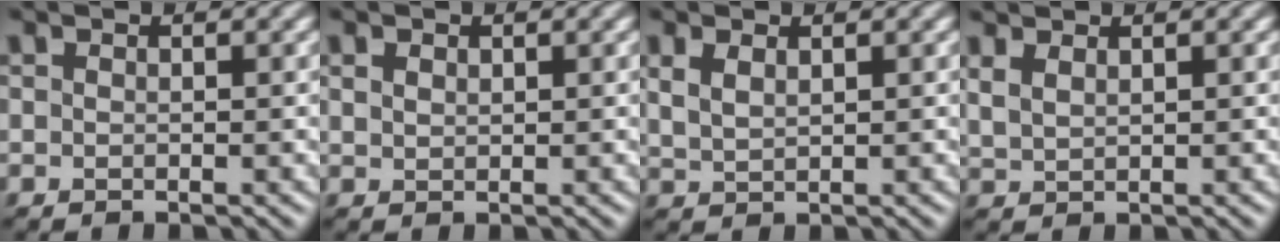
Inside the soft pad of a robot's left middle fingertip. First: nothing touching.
{"total": 0.9, "force": [0.6, 0.6, 0.4], "torque": [-0.010, -0.001, 0.014]}
{"total": 1.8, "force": [1.1, 0.8, 1.1], "torque": [-0.029, -0.002, 0.028]}
{"total": 1.9, "force": [1.5, 0.6, 0.8], "torque": [-0.020, 0.003, 0.036]}